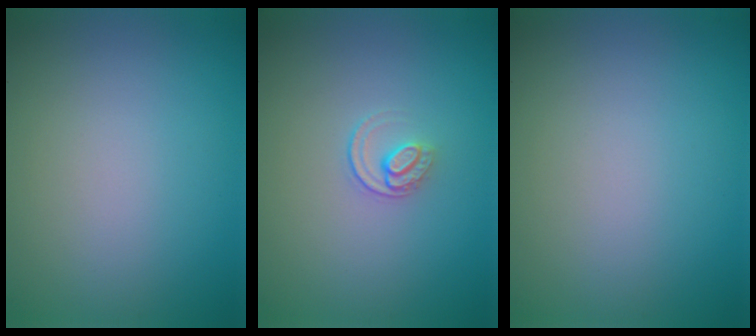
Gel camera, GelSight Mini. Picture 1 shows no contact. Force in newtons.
{"total": 1.4, "press": 0.9, "slide": 1.0}
{"total": 0.0}